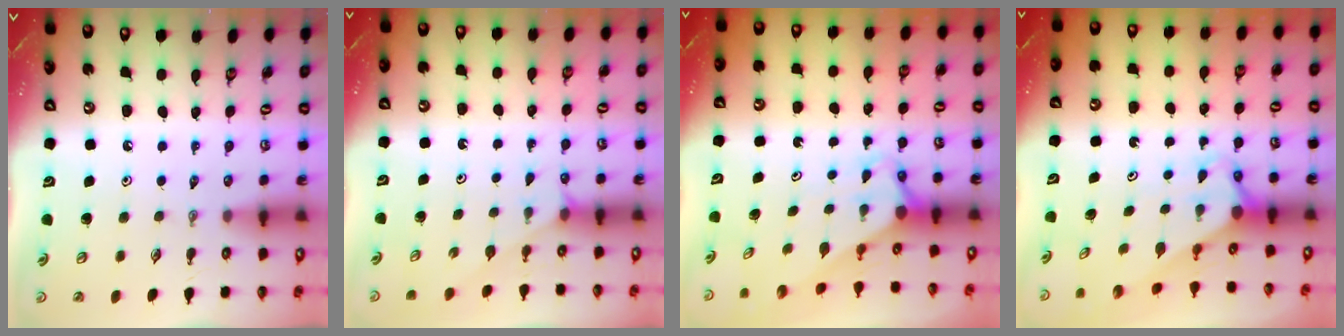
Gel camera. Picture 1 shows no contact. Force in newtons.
{"total": 2.2, "press": 2.2, "slide": 0.4}
{"total": 2.8, "press": 2.8, "slide": 0.0}
{"total": 2.8, "press": 2.8, "slide": 0.0}